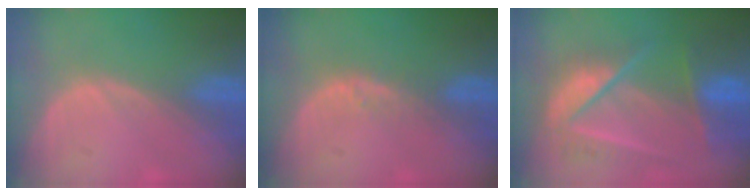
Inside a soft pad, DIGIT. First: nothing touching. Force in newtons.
{"total": 1.7, "press": 1.7, "slide": 0.1}
{"total": 9.5, "press": 8.3, "slide": 4.7}